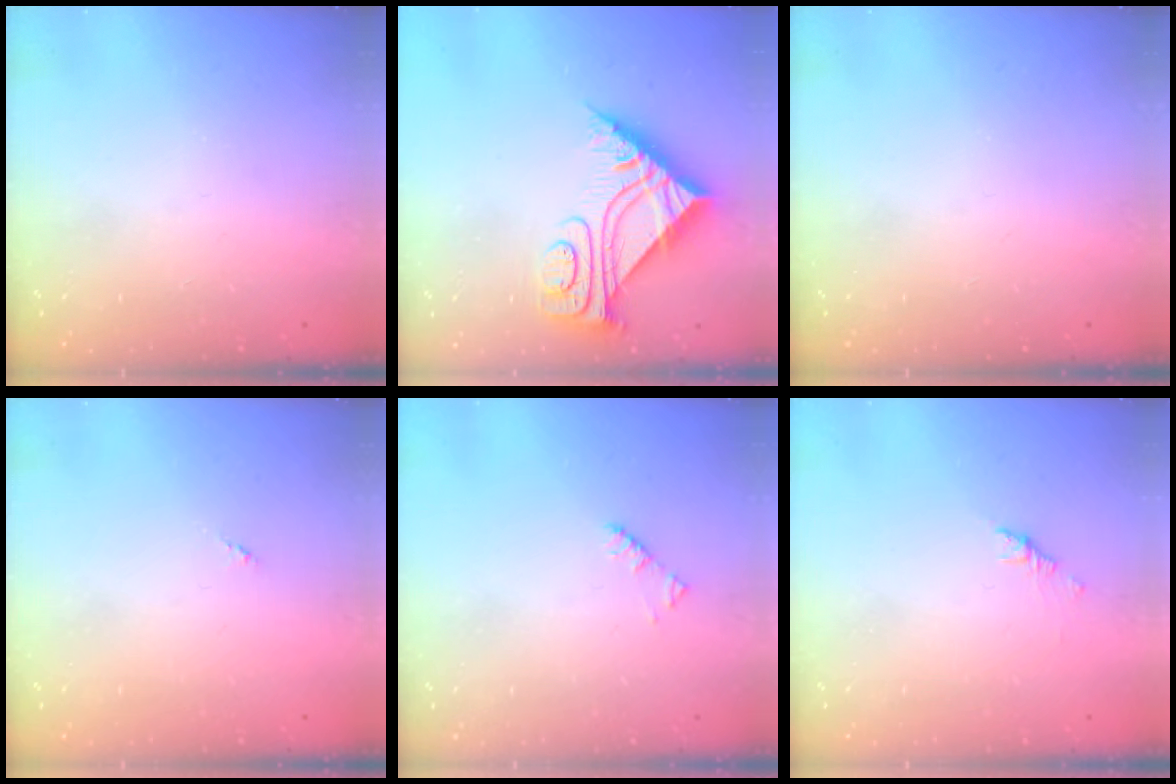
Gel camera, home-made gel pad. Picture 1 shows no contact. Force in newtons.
{"total": 8.9, "press": 8.8, "slide": 0.7}
{"total": 0.0}
{"total": 0.0}
{"total": 1.9, "press": 1.9, "slide": 0.3}
{"total": 1.1, "press": 1.0, "slide": 0.5}